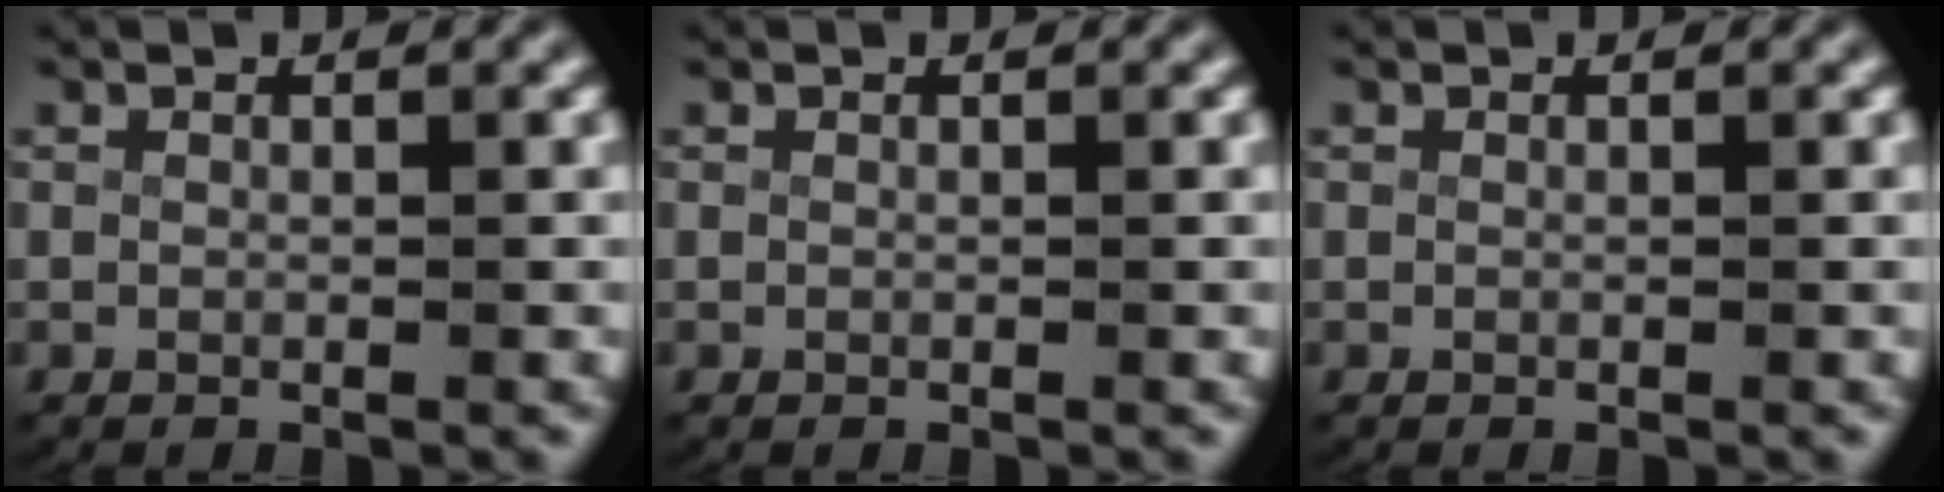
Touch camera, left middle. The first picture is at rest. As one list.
[{"total": 0.0}, {"total": 0.0}]